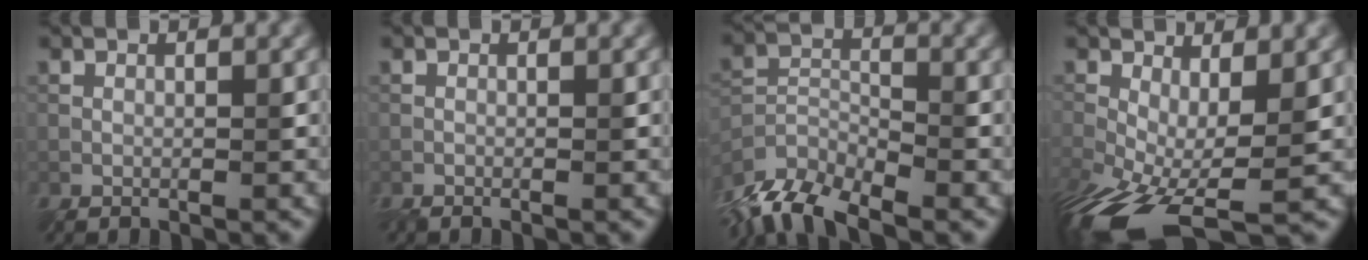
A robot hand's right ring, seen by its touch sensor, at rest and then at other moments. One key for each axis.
{"total": 0.6, "fx": -0.6, "fy": 0.0, "fz": 0.3, "tx": -0.008, "ty": -0.005, "tz": -0.013}
{"total": 7.6, "fx": -6.8, "fy": 2.3, "fz": 2.6, "tx": -0.054, "ty": -0.011, "tz": -0.132}
{"total": 10.7, "fx": -4.2, "fy": 4.7, "fz": 8.6, "tx": -0.190, "ty": -0.041, "tz": -0.056}